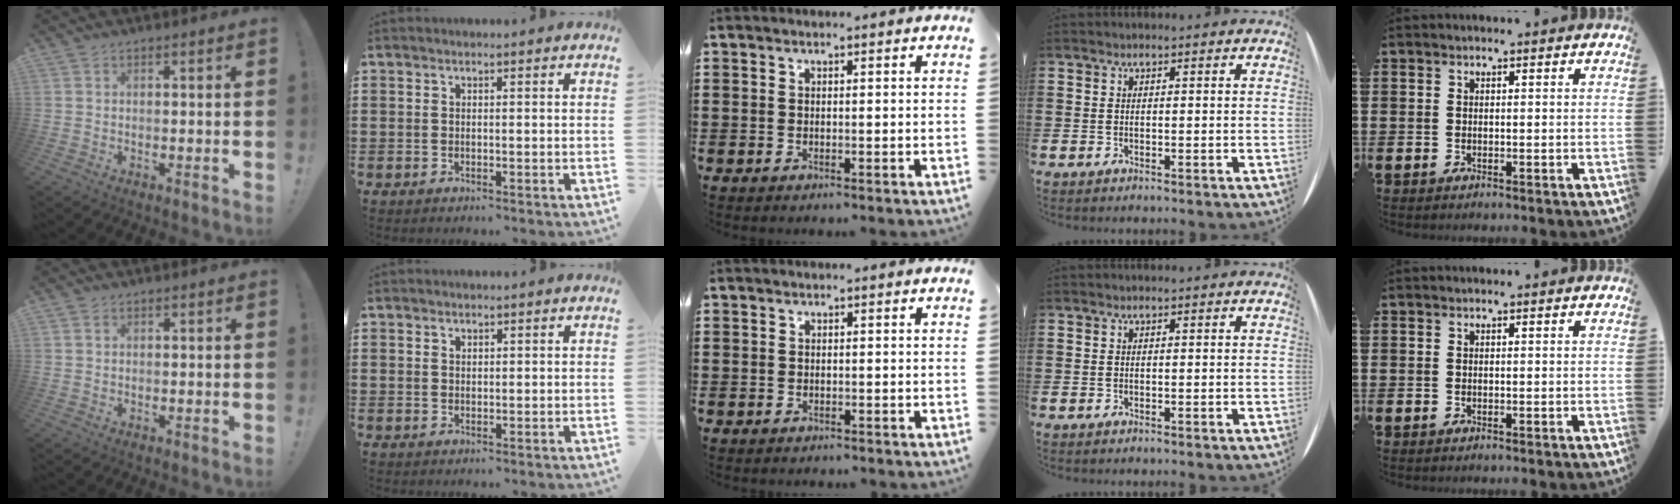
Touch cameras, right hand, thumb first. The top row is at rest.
{"thumb": {"total": 0.8, "force": [0.5, 0.5, 0.4], "torque": [-0.004, 0.000, 0.009]}, "index": {"total": 0.8, "force": [0.5, 0.5, 0.2], "torque": [-0.006, 0.002, 0.011]}, "middle": {"total": 0.6, "force": [-0.4, 0.4, -0.1], "torque": [0.003, 0.005, -0.011]}}